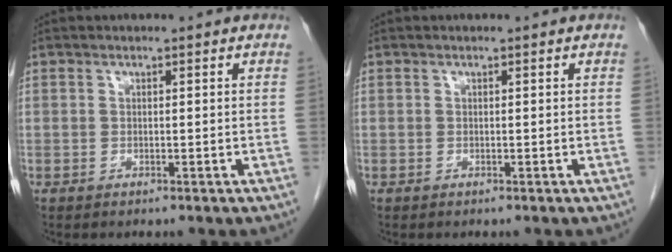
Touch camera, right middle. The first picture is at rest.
{"total": 0.0}